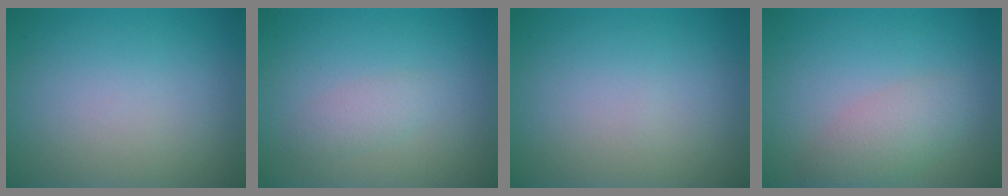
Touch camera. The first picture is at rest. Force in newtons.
{"total": 1.3, "press": 1.3, "slide": 0.1}
{"total": 0.0}
{"total": 2.9, "press": 2.9, "slide": 0.2}